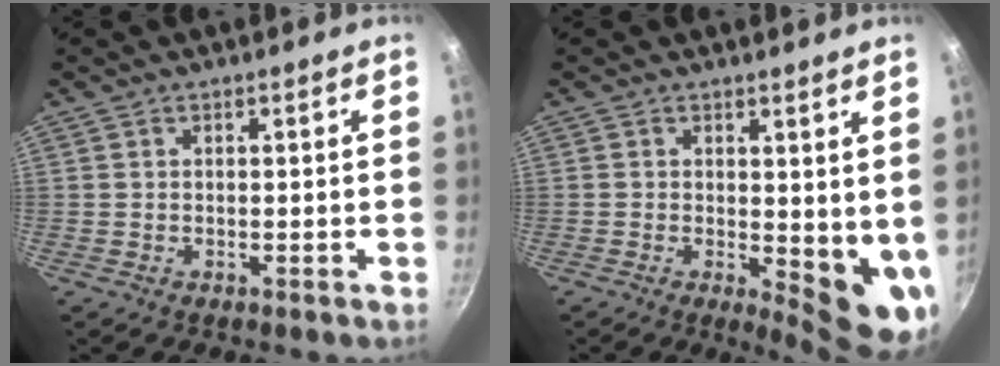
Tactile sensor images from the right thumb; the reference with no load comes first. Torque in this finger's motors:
{"motor_torque": [-0.01, 0.97, 1.46, -0.22, 0.14]}